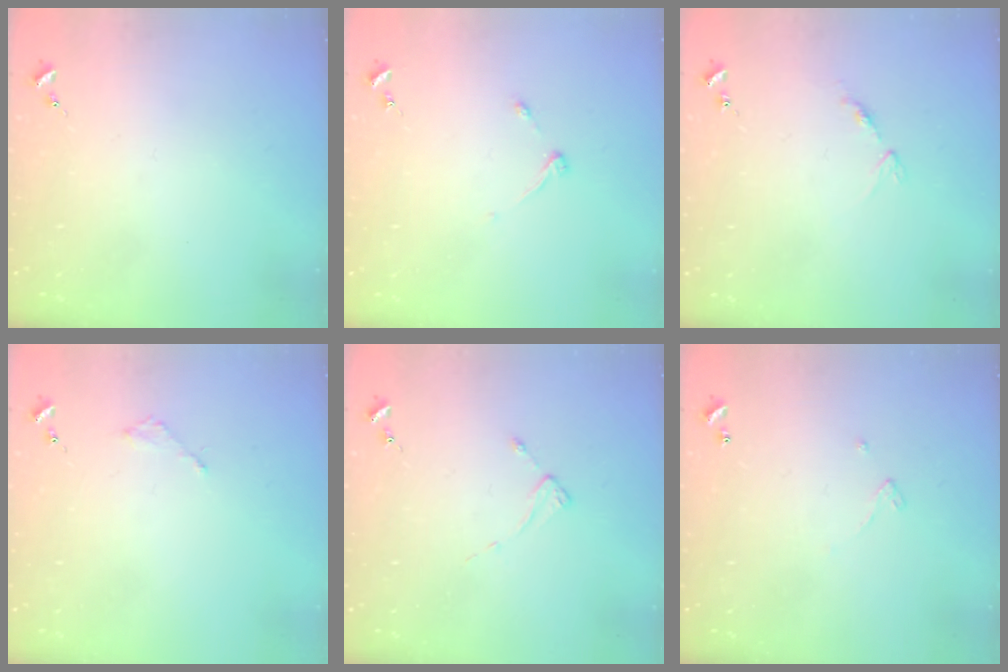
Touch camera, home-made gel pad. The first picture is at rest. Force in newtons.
{"total": 3.7, "press": 3.6, "slide": 0.6}
{"total": 7.8, "press": 7.8, "slide": 0.6}
{"total": 2.0, "press": 2.0, "slide": 0.3}
{"total": 2.0, "press": 2.0, "slide": 0.3}
{"total": 3.2, "press": 3.2, "slide": 0.2}